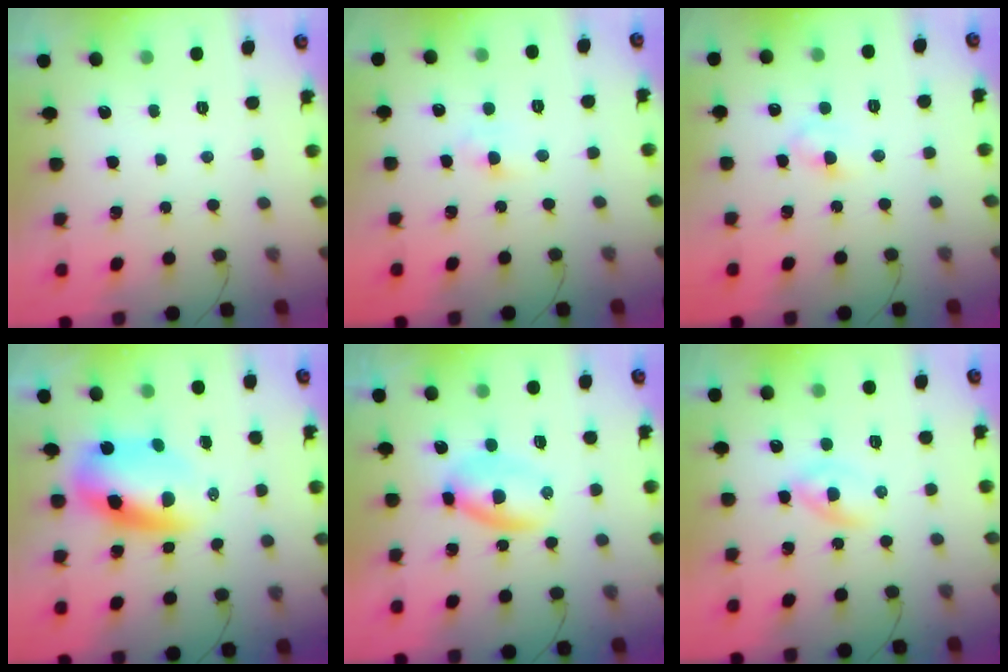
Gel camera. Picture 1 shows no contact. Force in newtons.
{"total": 2.5, "press": 2.3, "slide": 0.9}
{"total": 3.4, "press": 3.3, "slide": 1.1}
{"total": 10.1, "press": 9.7, "slide": 2.7}
{"total": 4.5, "press": 4.4, "slide": 1.0}
{"total": 2.5, "press": 2.2, "slide": 1.2}